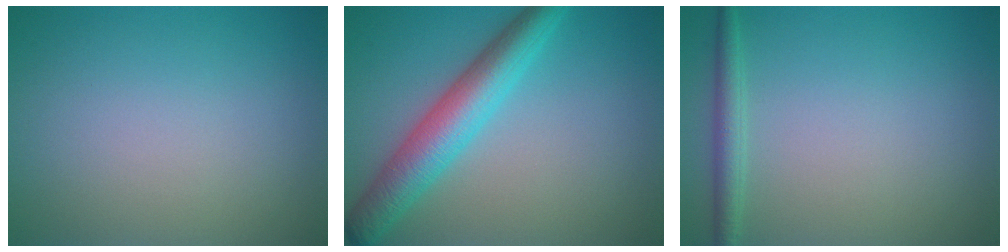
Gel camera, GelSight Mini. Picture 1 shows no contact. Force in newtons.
{"total": 5.8, "press": 5.8, "slide": 0.1}
{"total": 1.9, "press": 1.9, "slide": 0.1}